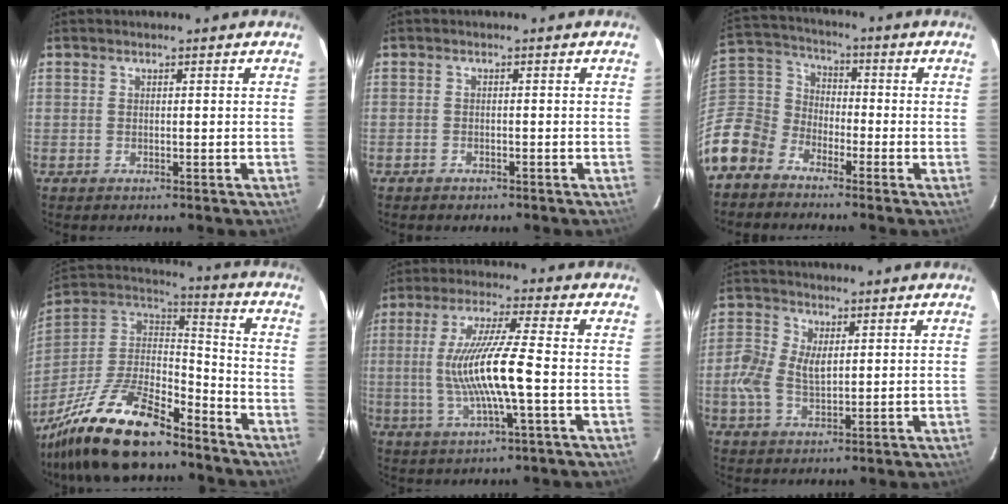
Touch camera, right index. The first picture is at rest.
{"total": 1.4, "force": [-1.0, 0.9, 0.2], "torque": [-0.007, 0.003, -0.014]}
{"total": 12.2, "force": [-7.9, 8.7, 3.2], "torque": [-0.105, 0.031, -0.172]}
{"total": 22.8, "force": [-16.8, 7.3, 13.6], "torque": [-0.281, -0.014, -0.292]}
{"total": 12.5, "force": [-1.7, 0.3, 12.3], "torque": [-0.238, -0.006, -0.027]}
{"total": 6.2, "force": [0.4, 4.0, 4.8], "torque": [-0.108, 0.007, 0.004]}